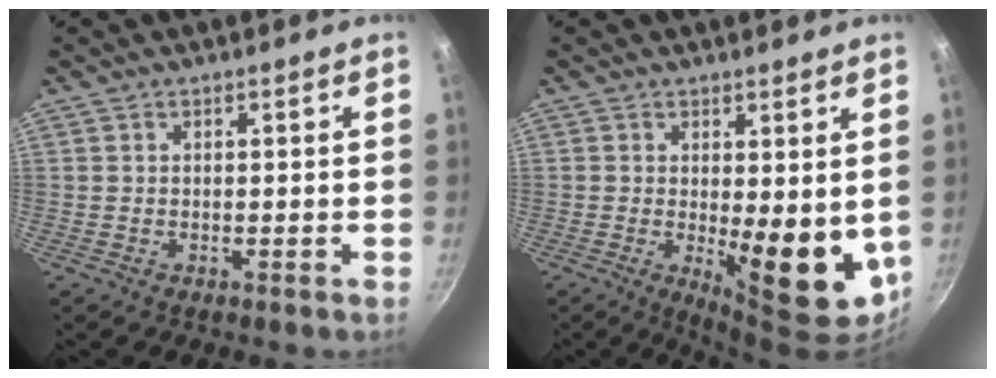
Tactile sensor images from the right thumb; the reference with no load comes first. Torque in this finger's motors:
{"motor_torque": [2.09, 2.04, 1.54, 0.24, 0.41]}